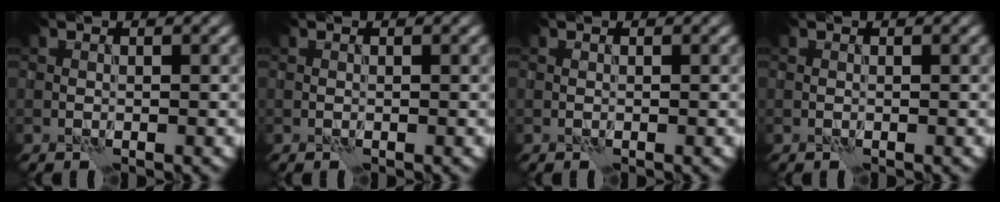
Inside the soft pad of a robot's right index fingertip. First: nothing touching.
{"total": 0.0}
{"total": 0.0}
{"total": 0.0}